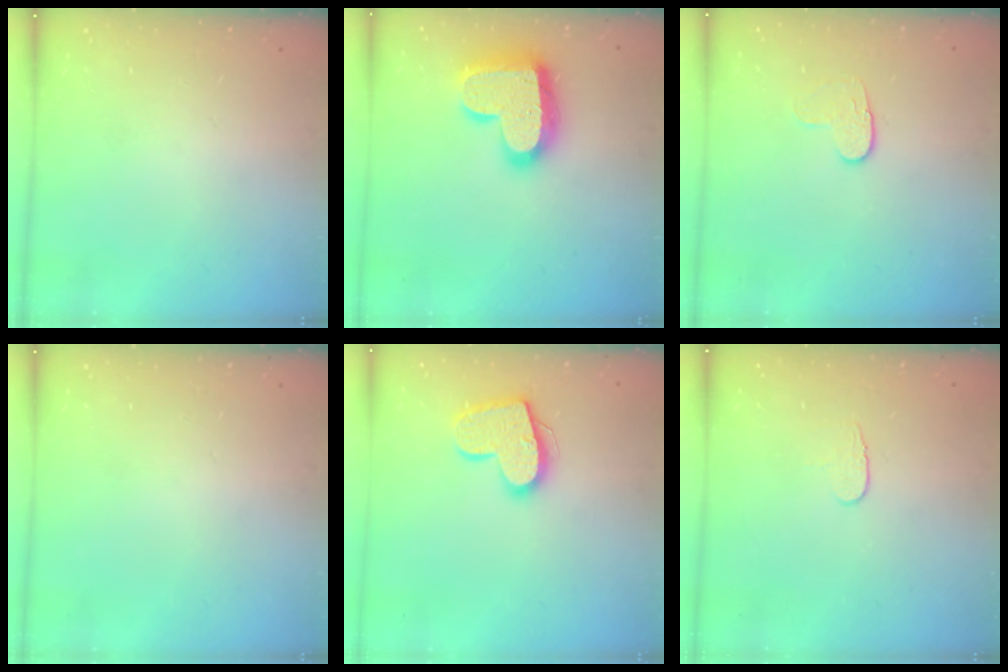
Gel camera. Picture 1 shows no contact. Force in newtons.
{"total": 20.5, "press": 20.4, "slide": 1.5}
{"total": 7.9, "press": 7.8, "slide": 0.6}
{"total": 0.0}
{"total": 15.3, "press": 15.3, "slide": 1.1}
{"total": 4.3, "press": 4.2, "slide": 0.4}